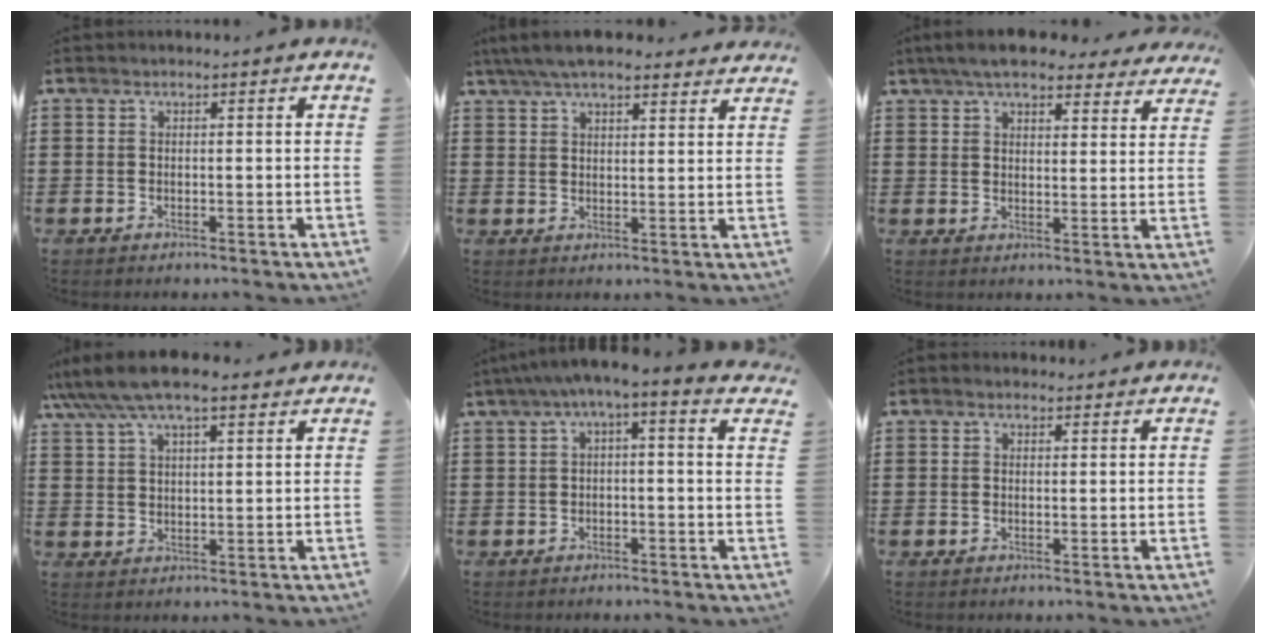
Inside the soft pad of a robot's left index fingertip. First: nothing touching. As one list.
[{"total": 6.4, "force": [5.6, 1.2, 2.8], "torque": [-0.070, -0.007, 0.104]}, {"total": 6.9, "force": [5.7, 1.4, 3.6], "torque": [-0.084, -0.006, 0.105]}, {"total": 7.4, "force": [5.9, 2.1, 4.0], "torque": [-0.092, -0.007, 0.108]}, {"total": 2.6, "force": [-0.9, 0.3, 2.4], "torque": [-0.044, -0.004, -0.025]}, {"total": 0.8, "force": [0.5, 0.5, 0.1], "torque": [-0.005, 0.004, 0.010]}]